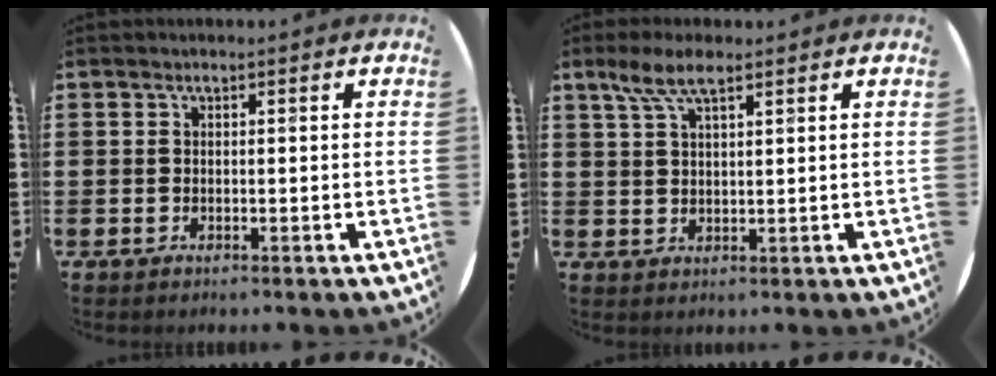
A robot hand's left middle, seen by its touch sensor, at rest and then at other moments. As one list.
[{"total": 5.1, "force": [3.3, 1.5, 3.6], "torque": [-0.077, 0.008, 0.058]}]